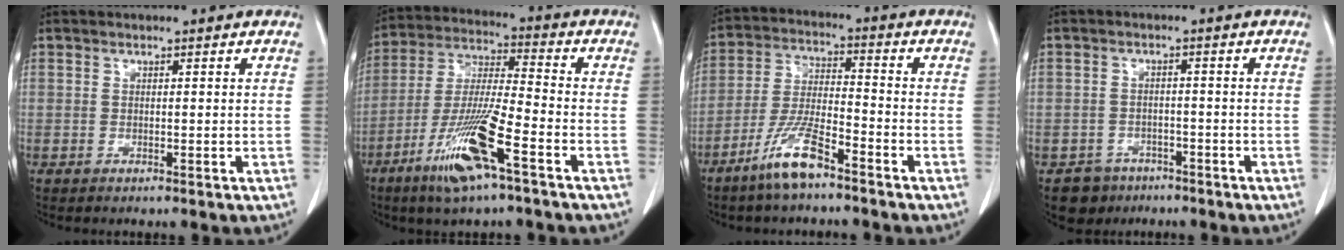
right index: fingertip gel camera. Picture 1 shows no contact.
{"total": 13.7, "force": [-7.3, 1.1, 11.6], "torque": [-0.237, -0.021, -0.137]}
{"total": 8.8, "force": [-6.1, 1.3, 6.3], "torque": [-0.130, -0.013, -0.119]}
{"total": 4.3, "force": [-2.8, 3.2, -0.1], "torque": [0.008, 0.011, -0.039]}